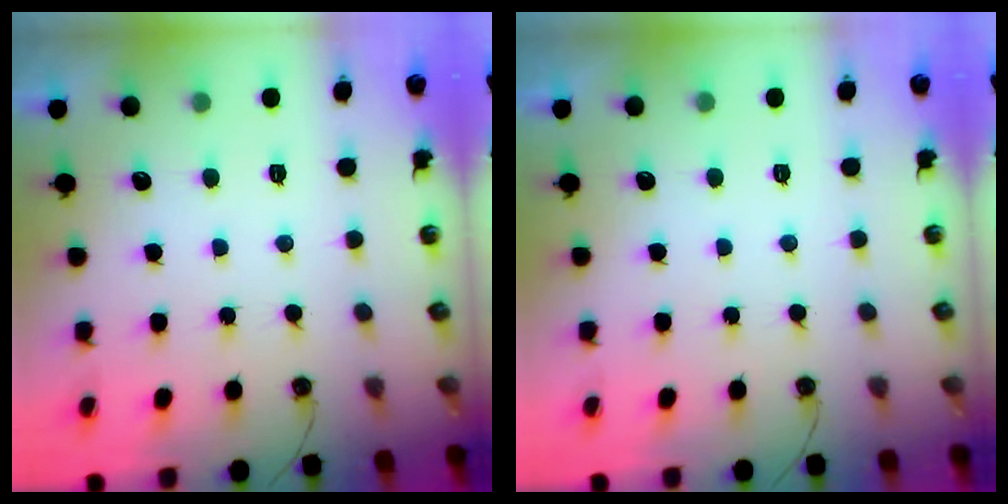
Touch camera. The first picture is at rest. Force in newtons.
{"total": 0.0}